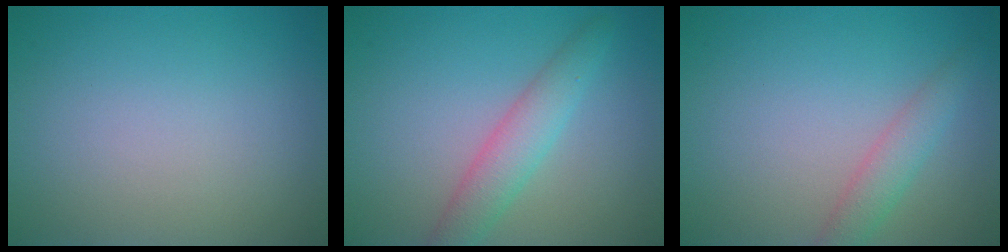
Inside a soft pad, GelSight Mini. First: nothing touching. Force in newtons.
{"total": 3.3, "press": 3.3, "slide": 0.1}
{"total": 2.2, "press": 2.2, "slide": 0.1}